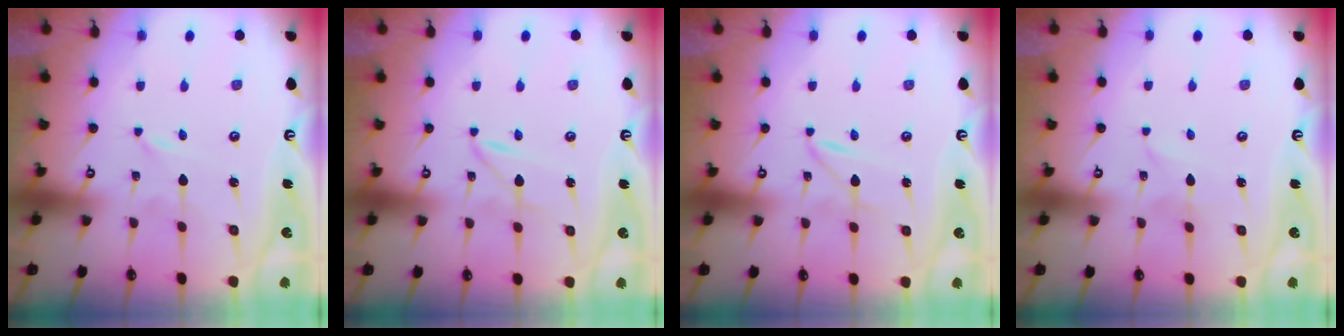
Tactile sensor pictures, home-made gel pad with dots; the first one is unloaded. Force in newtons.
{"total": 1.9, "press": 1.9, "slide": 0.2}
{"total": 1.9, "press": 1.9, "slide": 0.2}
{"total": 1.4, "press": 1.4, "slide": 0.0}